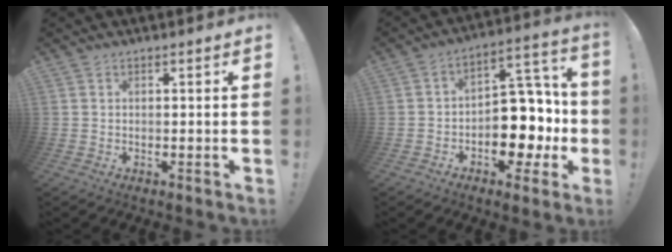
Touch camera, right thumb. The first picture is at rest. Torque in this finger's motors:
{"motor_torque": [1.70, 1.80, 0.97, -0.76, 0.03]}